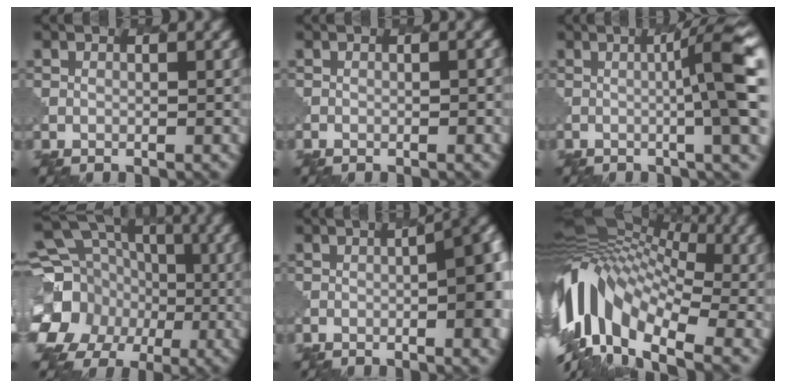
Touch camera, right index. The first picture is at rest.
{"total": 0.9, "force": [-0.6, 0.3, 0.6], "torque": [-0.003, 0.002, -0.004]}
{"total": 9.9, "force": [-0.2, 1.5, 9.8], "torque": [-0.123, 0.011, 0.000]}
{"total": 18.8, "force": [-2.7, 17.1, 7.5], "torque": [-0.186, 0.002, -0.074]}
{"total": 9.0, "force": [-1.7, 3.0, 8.3], "torque": [-0.068, 0.011, -0.030]}
{"total": 14.1, "force": [-0.9, 8.3, 11.3], "torque": [-0.244, 0.023, -0.024]}